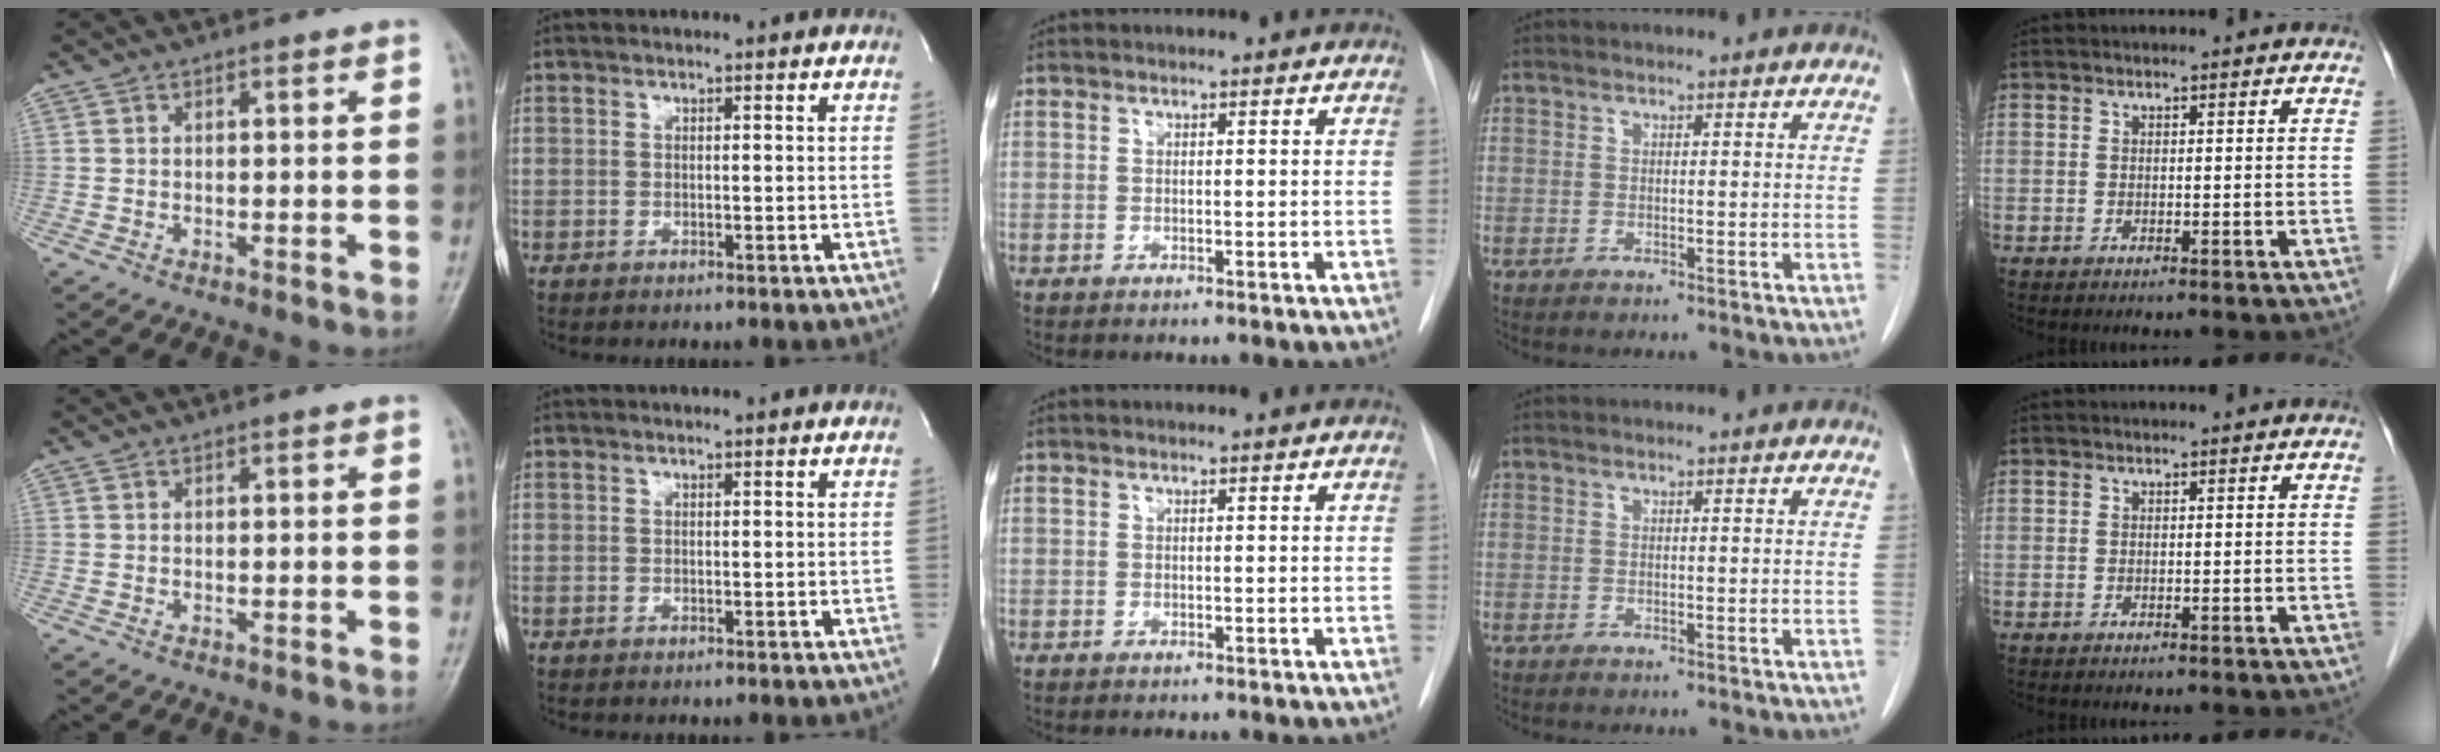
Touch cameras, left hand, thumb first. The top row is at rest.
{}